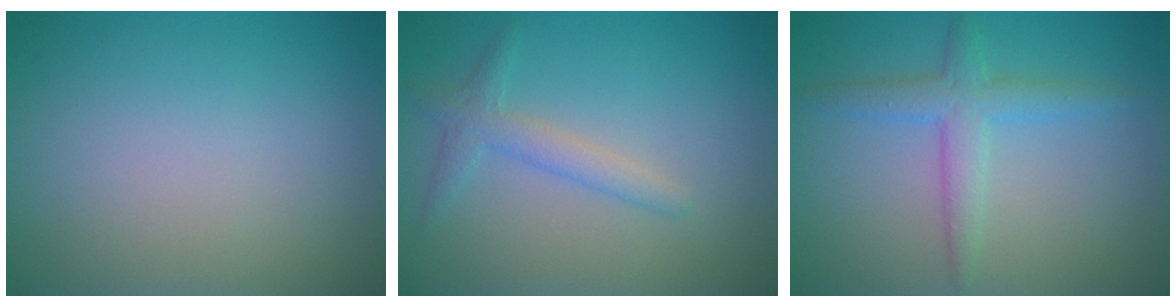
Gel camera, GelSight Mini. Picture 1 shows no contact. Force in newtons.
{"total": 2.2, "press": 2.2, "slide": 0.1}
{"total": 3.0, "press": 3.0, "slide": 0.1}